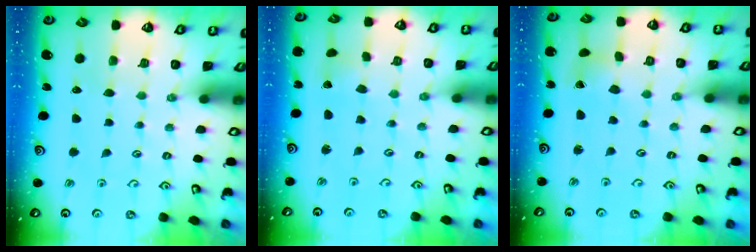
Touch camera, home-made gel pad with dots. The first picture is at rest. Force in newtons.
{"total": 2.4, "press": 2.4, "slide": 0.1}
{"total": 2.9, "press": 2.8, "slide": 0.4}